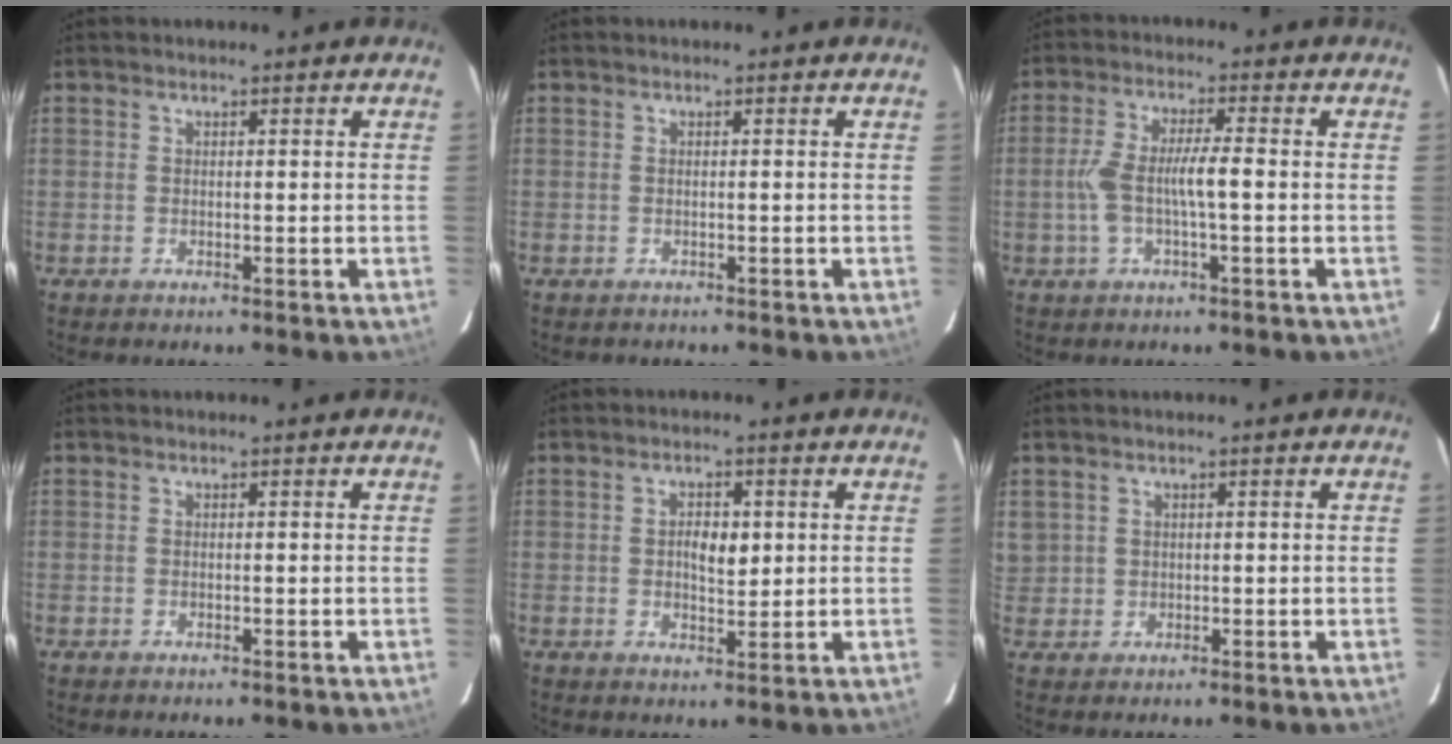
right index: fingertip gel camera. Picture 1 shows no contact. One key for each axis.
{"total": 0.9, "fx": -0.7, "fy": 0.6, "fz": 0.0, "tx": -0.005, "ty": 0.002, "tz": -0.011}
{"total": 6.3, "fx": -0.8, "fy": 0.9, "fz": 6.2, "tx": -0.133, "ty": 0.013, "tz": -0.015}
{"total": 0.0}
{"total": 3.9, "fx": 0.6, "fy": 1.8, "fz": 3.4, "tx": -0.056, "ty": 0.001, "tz": 0.011}
{"total": 2.7, "fx": 1.0, "fy": 2.5, "fz": 0.3, "tx": 0.000, "ty": 0.008, "tz": 0.023}